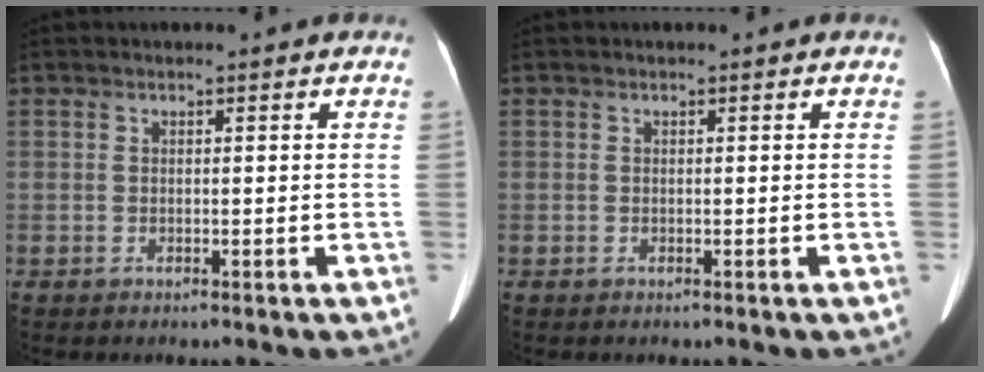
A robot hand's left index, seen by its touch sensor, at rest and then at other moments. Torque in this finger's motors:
{"motor_torque": [0.00, 0.01, 0.00, 0.00]}